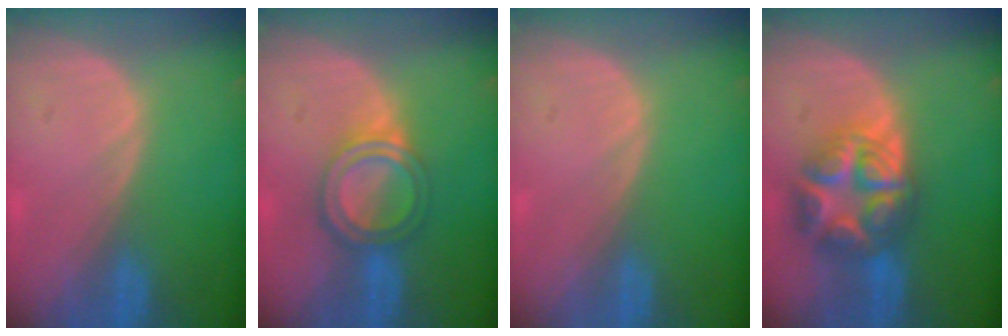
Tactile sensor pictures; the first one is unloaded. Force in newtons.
{"total": 6.2, "press": 5.3, "slide": 3.1}
{"total": 0.0}
{"total": 8.9, "press": 8.9, "slide": 0.5}